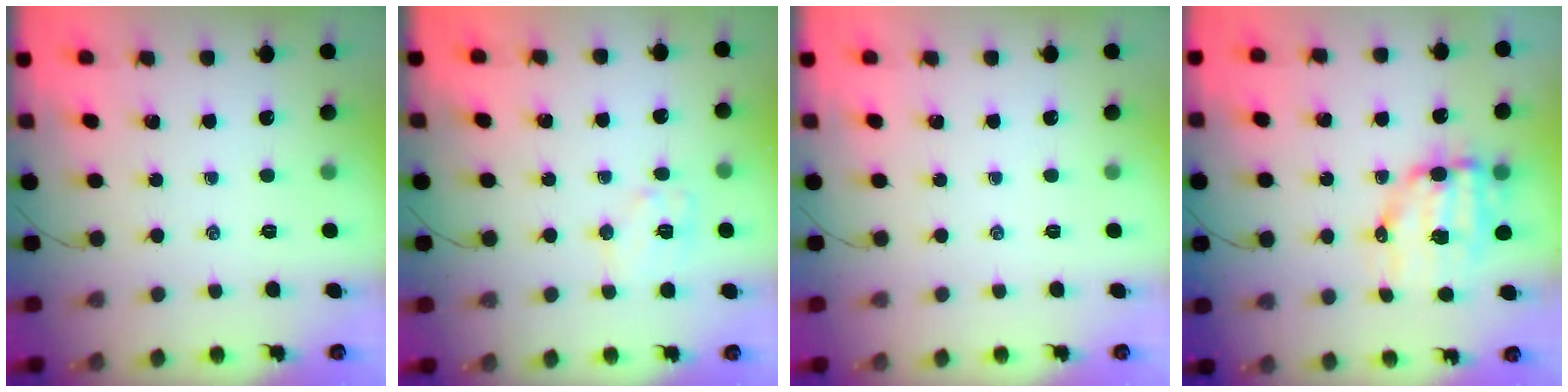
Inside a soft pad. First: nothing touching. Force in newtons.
{"total": 8.1, "press": 8.0, "slide": 1.4}
{"total": 0.0}
{"total": 10.0, "press": 9.8, "slide": 2.2}